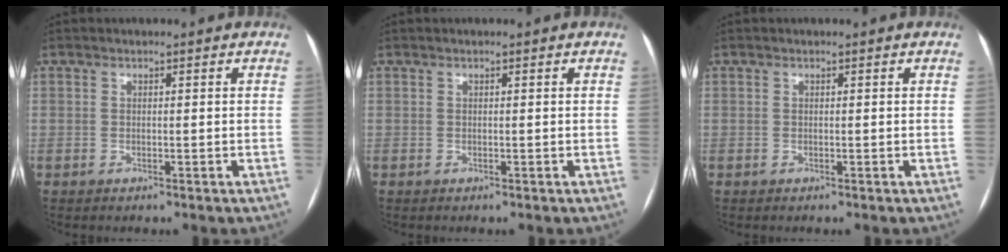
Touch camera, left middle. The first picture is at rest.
{"total": 0.0}
{"total": 0.0}